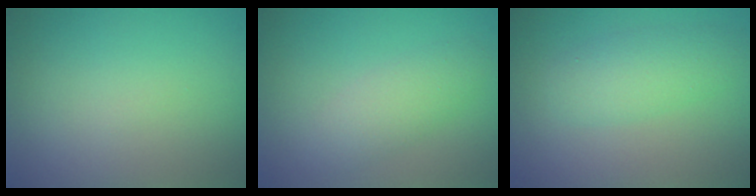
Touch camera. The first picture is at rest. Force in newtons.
{"total": 2.3, "press": 2.3, "slide": 0.0}
{"total": 3.0, "press": 3.0, "slide": 0.1}